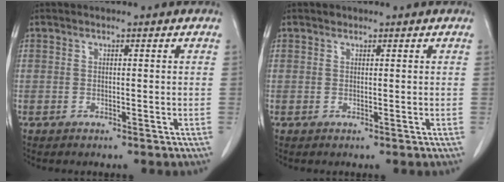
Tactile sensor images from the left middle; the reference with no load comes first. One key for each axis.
{"total": 0.5, "fx": 0.5, "fy": 0.2, "fz": 0.1, "tx": -0.005, "ty": -0.002, "tz": 0.006}